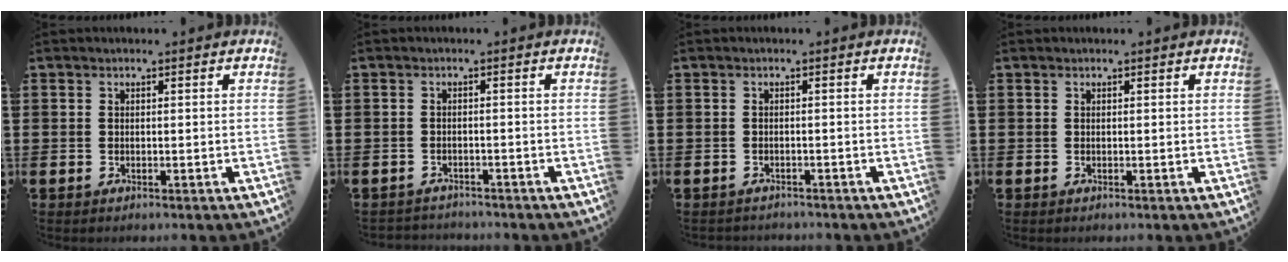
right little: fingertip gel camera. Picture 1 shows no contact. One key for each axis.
{"total": 1.3, "fx": -1.3, "fy": 0.1, "fz": -0.2, "tx": -0.002, "ty": 0.003, "tz": -0.028}
{"total": 0.8, "fx": -0.8, "fy": 0.1, "fz": -0.1, "tx": 0.000, "ty": 0.001, "tz": -0.017}
{"total": 0.0}